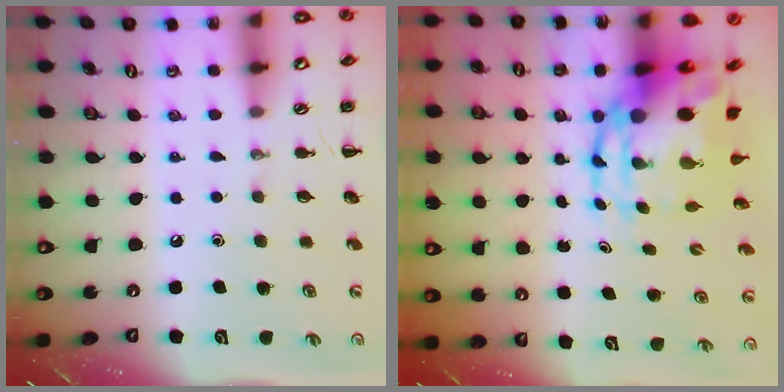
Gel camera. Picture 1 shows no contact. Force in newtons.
{"total": 9.5, "press": 9.2, "slide": 2.4}